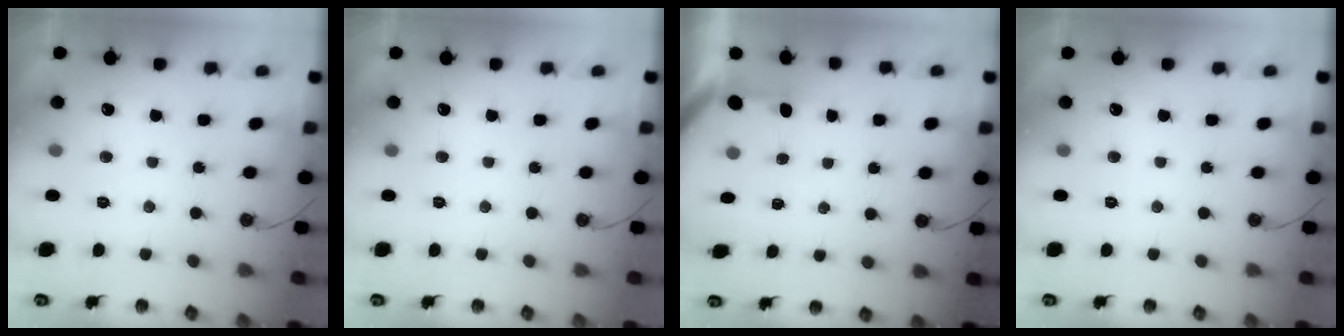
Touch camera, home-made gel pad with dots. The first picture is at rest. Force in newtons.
{"total": 0.0}
{"total": 1.2, "press": 1.2, "slide": 0.1}
{"total": 0.0}